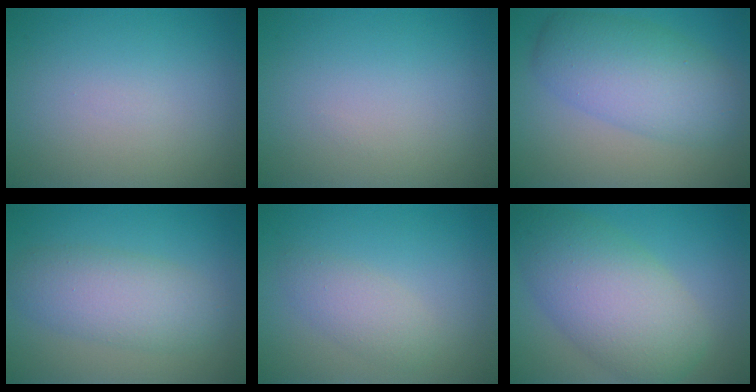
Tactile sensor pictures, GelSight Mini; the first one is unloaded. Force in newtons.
{"total": 0.0}
{"total": 6.6, "press": 6.6, "slide": 0.1}
{"total": 4.6, "press": 4.6, "slide": 0.1}
{"total": 2.3, "press": 2.3, "slide": 0.1}
{"total": 8.5, "press": 8.5, "slide": 0.3}